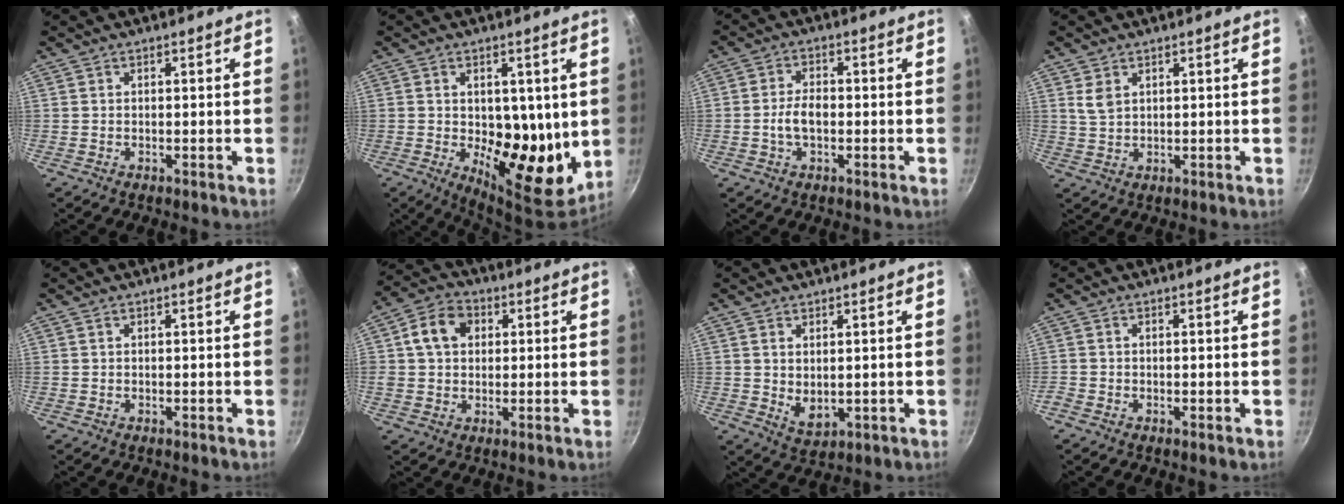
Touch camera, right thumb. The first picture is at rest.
{"total": 14.1, "force": [-0.7, 7.6, 11.9], "torque": [-0.137, -0.036, 0.000]}
{"total": 4.8, "force": [-1.0, 2.9, 3.8], "torque": [-0.065, 0.019, -0.020]}
{"total": 3.2, "force": [1.4, 2.0, 2.0], "torque": [-0.034, -0.006, 0.031]}
{"total": 0.0}
{"total": 8.2, "force": [1.9, 6.6, 4.5], "torque": [-0.059, 0.012, 0.020]}
{"total": 4.4, "force": [0.9, 2.7, 3.3], "torque": [-0.053, -0.017, 0.024]}
{"total": 0.8, "force": [-0.4, 0.3, 0.6], "torque": [-0.019, 0.003, -0.013]}